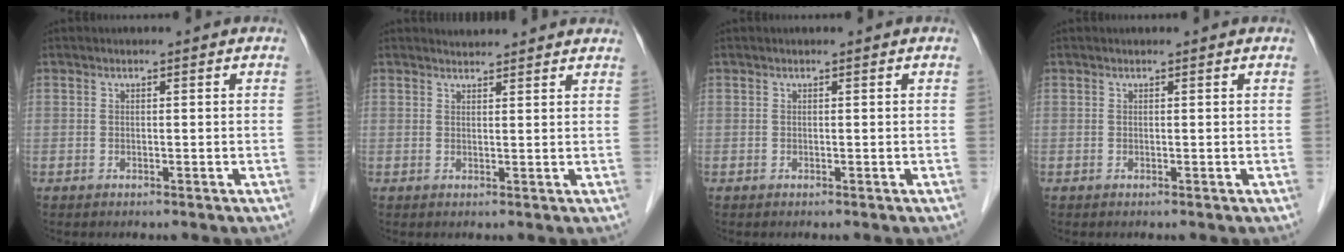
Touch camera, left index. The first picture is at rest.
{"total": 4.1, "force": [4.0, 0.6, 0.5], "torque": [-0.012, 0.013, 0.042]}
{"total": 0.0}
{"total": 0.0}